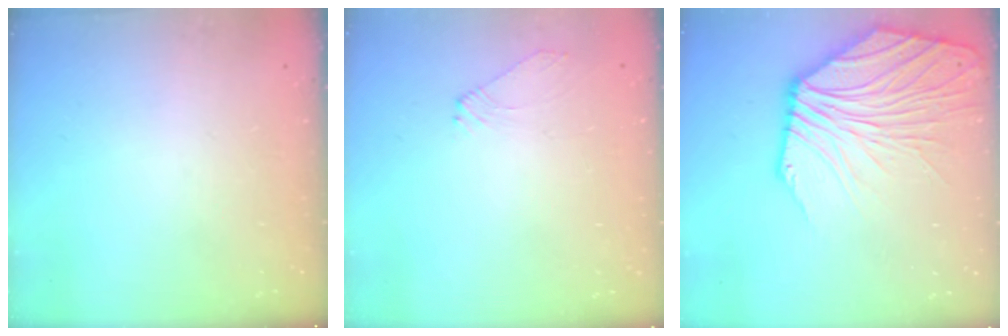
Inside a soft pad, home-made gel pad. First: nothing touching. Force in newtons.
{"total": 2.5, "press": 2.4, "slide": 0.7}
{"total": 10.2, "press": 10.1, "slide": 1.5}